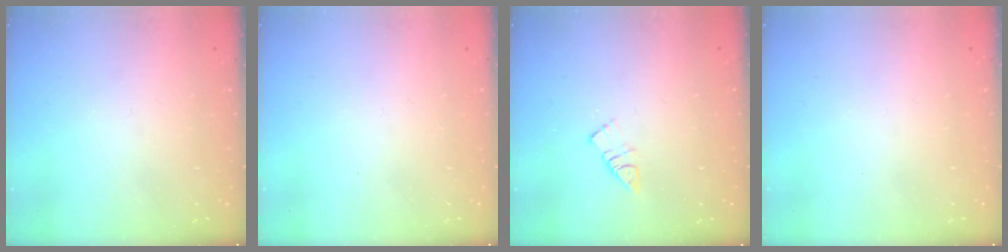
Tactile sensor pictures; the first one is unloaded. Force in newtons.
{"total": 1.6, "press": 1.6, "slide": 0.1}
{"total": 6.3, "press": 6.3, "slide": 0.2}
{"total": 1.5, "press": 1.5, "slide": 0.1}